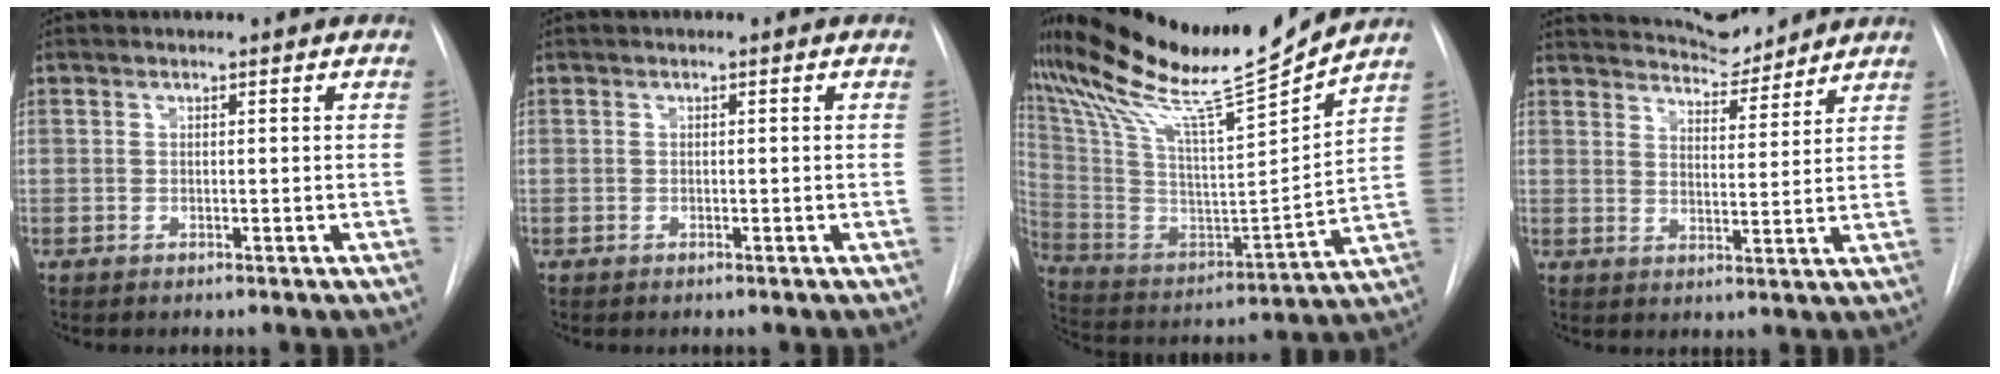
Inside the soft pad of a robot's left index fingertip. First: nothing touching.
{"total": 0.0}
{"total": 22.3, "force": [19.4, -1.2, 11.0], "torque": [-0.214, -0.053, 0.330]}
{"total": 8.3, "force": [8.2, 0.9, 1.4], "torque": [-0.027, -0.008, 0.123]}